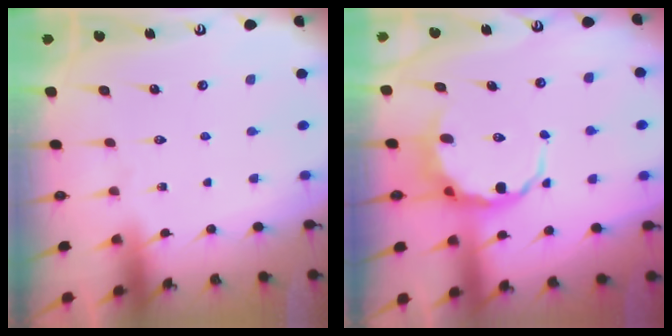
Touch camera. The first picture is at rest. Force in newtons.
{"total": 6.5, "press": 6.3, "slide": 1.9}